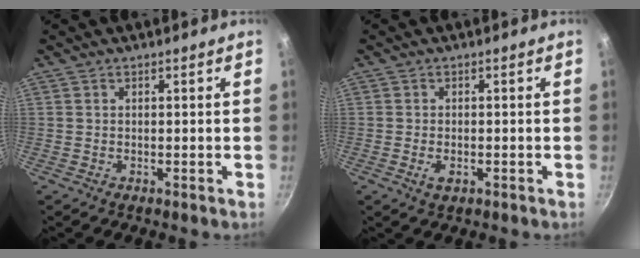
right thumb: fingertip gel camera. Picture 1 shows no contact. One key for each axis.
{"total": 2.6, "fx": -0.9, "fy": 1.4, "fz": 1.9, "tx": -0.037, "ty": 0.002, "tz": -0.017}